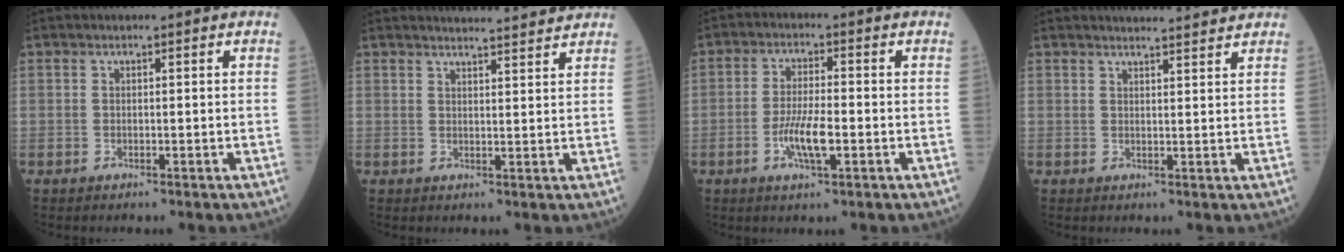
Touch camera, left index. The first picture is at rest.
{"total": 8.5, "force": [8.3, 0.3, 1.8], "torque": [-0.026, 0.006, 0.098]}
{"total": 5.7, "force": [-1.8, 1.0, 5.3], "torque": [-0.110, -0.005, -0.033]}
{"total": 7.1, "force": [7.0, 0.5, 1.6], "torque": [-0.022, 0.010, 0.079]}